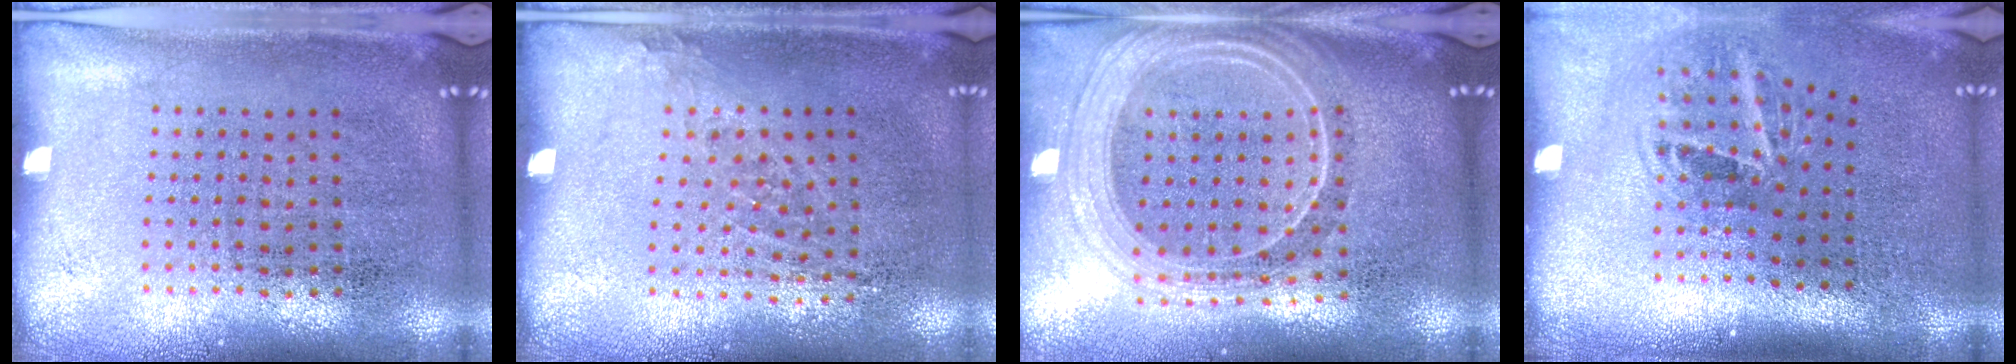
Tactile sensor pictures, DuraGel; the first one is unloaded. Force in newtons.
{"total": 1.0, "press": 0.8, "slide": 0.6}
{"total": 2.4, "press": 2.0, "slide": 1.2}
{"total": 2.0, "press": 1.2, "slide": 1.5}